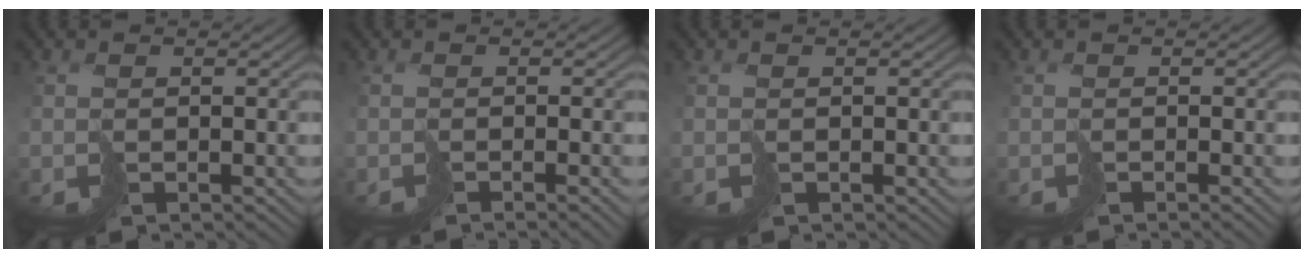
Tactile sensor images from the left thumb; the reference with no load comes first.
{"total": 2.4, "force": [-0.9, 0.4, 2.2], "torque": [-0.022, -0.001, -0.021]}
{"total": 0.0}
{"total": 0.9, "force": [-0.4, 0.0, 0.8], "torque": [-0.006, 0.001, -0.013]}